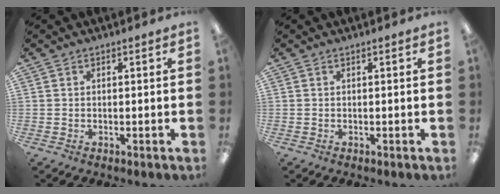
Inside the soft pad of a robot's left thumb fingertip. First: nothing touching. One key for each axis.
{"total": 0.0}